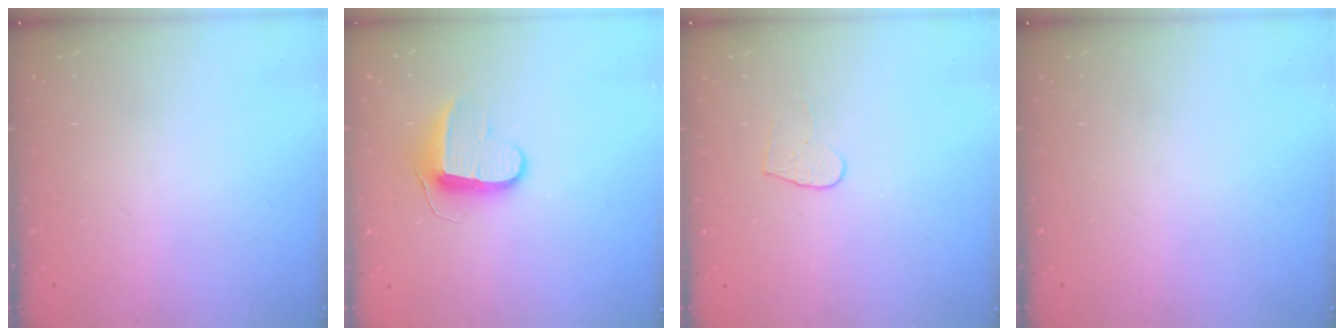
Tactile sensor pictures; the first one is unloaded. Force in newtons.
{"total": 9.3, "press": 9.3, "slide": 0.0}
{"total": 4.7, "press": 4.7, "slide": 0.4}
{"total": 0.0}